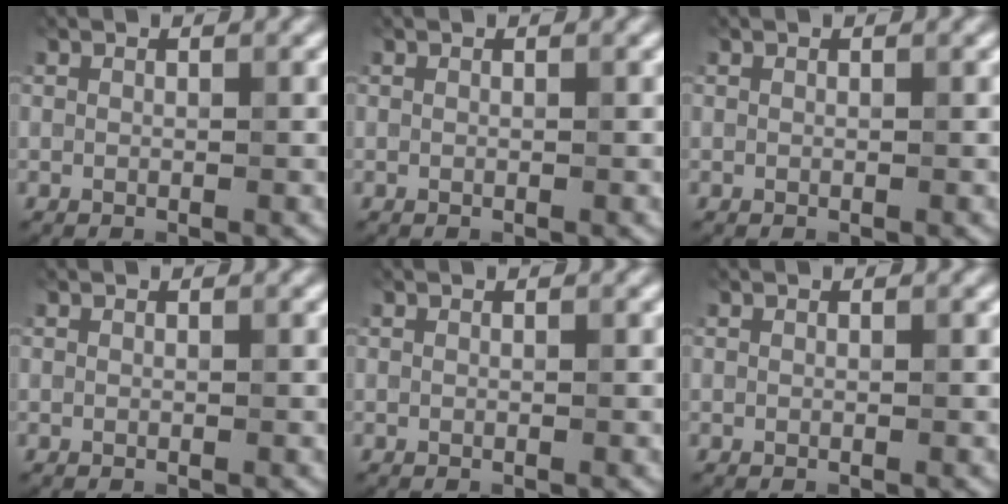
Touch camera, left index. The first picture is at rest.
{"total": 0.0}
{"total": 0.0}
{"total": 0.0}
{"total": 0.0}
{"total": 0.0}